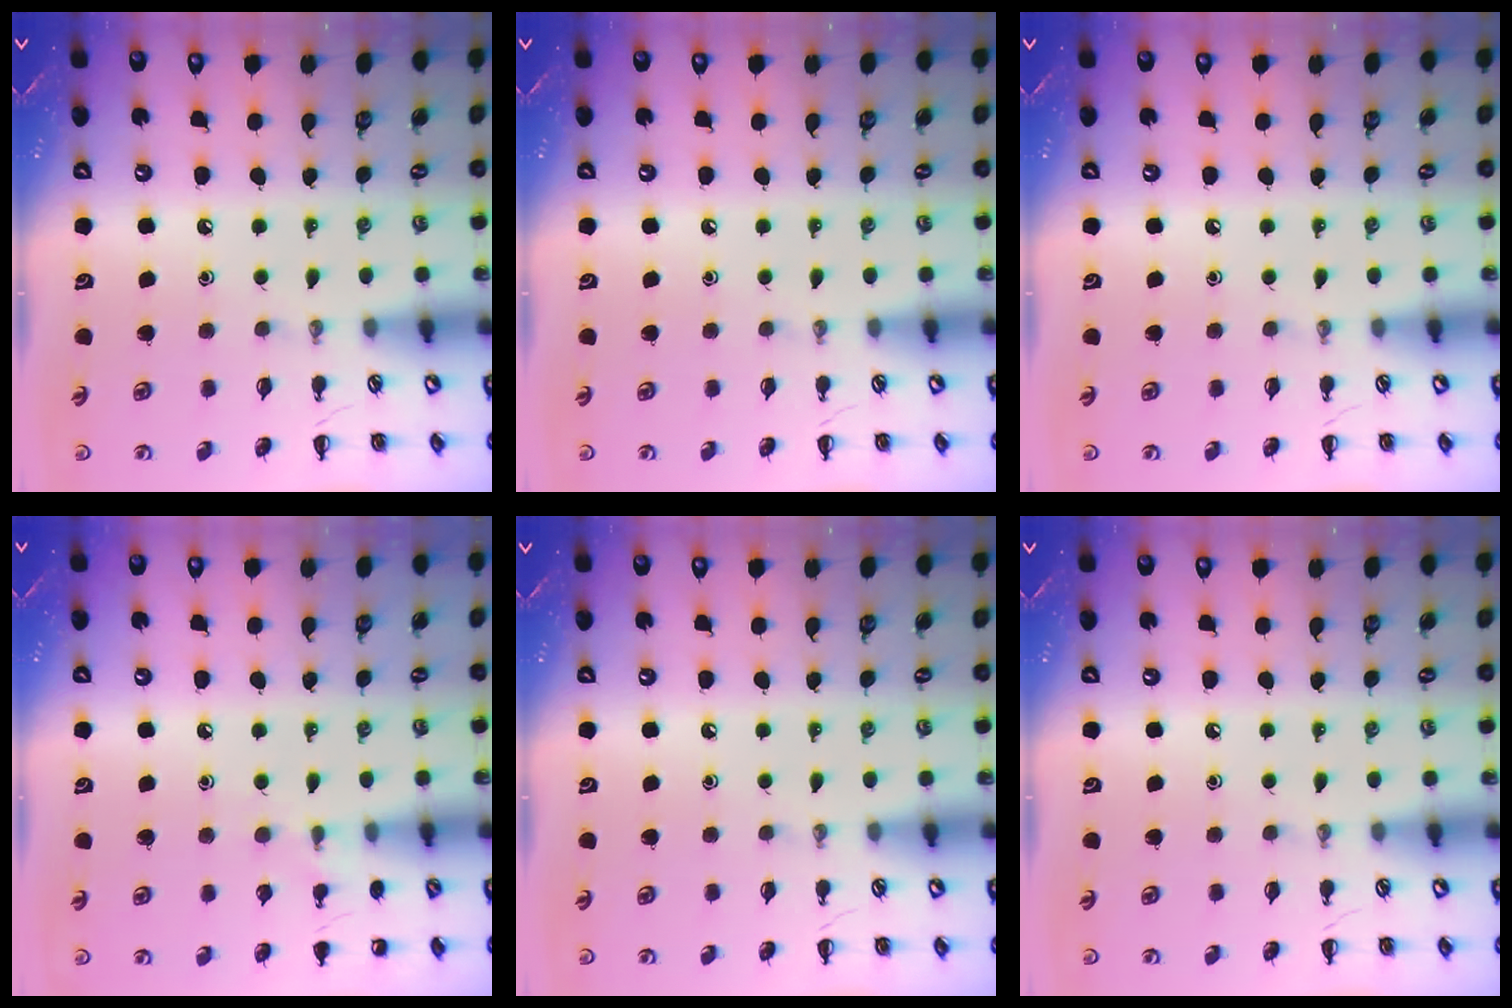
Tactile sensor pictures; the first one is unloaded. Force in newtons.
{"total": 0.0}
{"total": 0.0}
{"total": 6.4, "press": 6.1, "slide": 1.7}
{"total": 0.0}
{"total": 0.0}